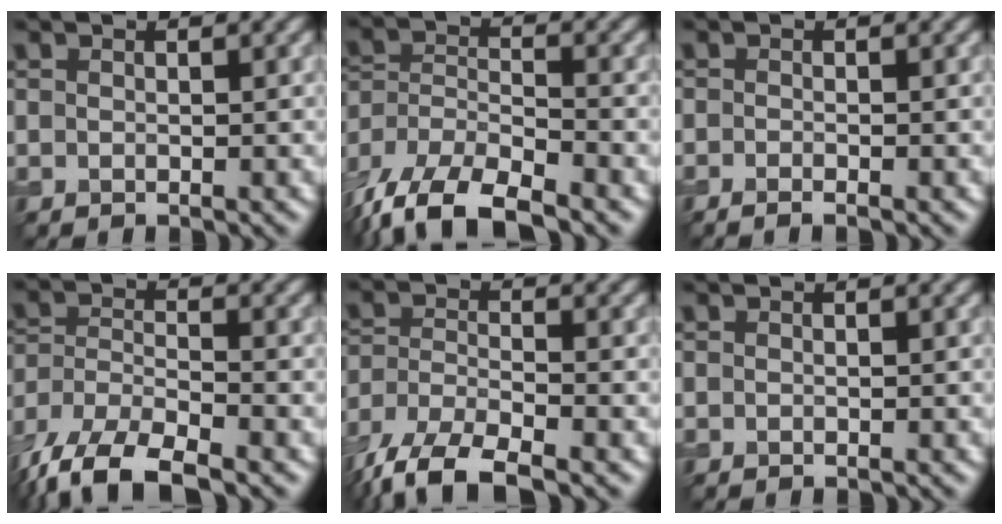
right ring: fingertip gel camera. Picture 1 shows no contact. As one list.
[{"total": 10.9, "force": [-8.2, 4.0, 5.9], "torque": [-0.114, -0.021, -0.149]}, {"total": 1.1, "force": [-0.7, 0.3, 0.9], "torque": [-0.013, -0.006, -0.013]}, {"total": 9.6, "force": [-7.0, 3.3, 5.6], "torque": [-0.116, -0.014, -0.136]}, {"total": 7.8, "force": [-5.8, 2.3, 4.7], "torque": [-0.090, -0.013, -0.119]}, {"total": 0.0}]